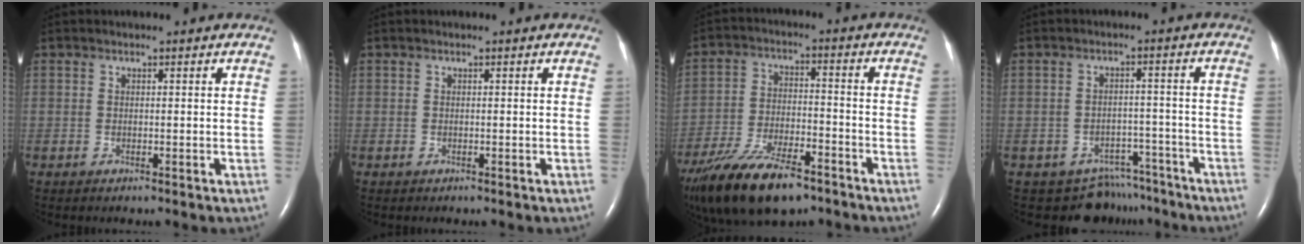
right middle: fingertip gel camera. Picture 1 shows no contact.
{"total": 0.0}
{"total": 17.0, "force": [-12.2, 5.7, 10.3], "torque": [-0.208, -0.020, -0.213]}
{"total": 8.4, "force": [-7.2, 4.3, -0.5], "torque": [0.017, 0.032, -0.089]}